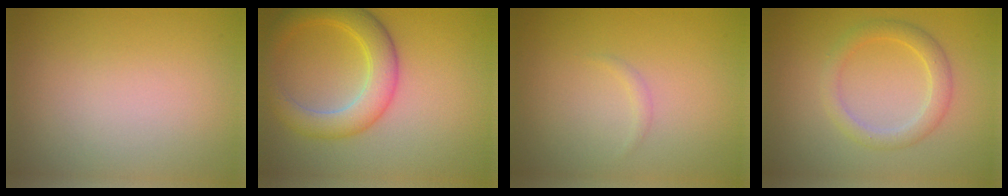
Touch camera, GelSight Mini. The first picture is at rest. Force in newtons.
{"total": 4.9, "press": 4.9, "slide": 0.1}
{"total": 0.6, "press": 0.6, "slide": 0.1}
{"total": 2.5, "press": 2.5, "slide": 0.1}